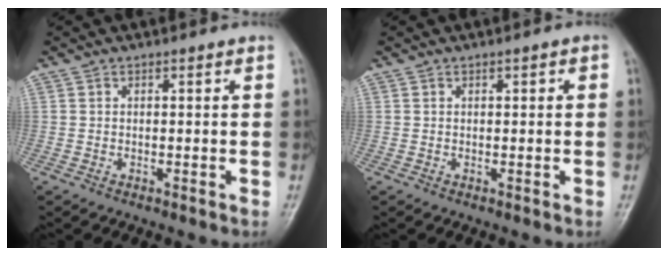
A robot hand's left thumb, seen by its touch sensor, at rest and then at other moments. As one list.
[{"total": 1.4, "force": [0.4, 0.7, 1.2], "torque": [-0.013, 0.002, 0.004]}]